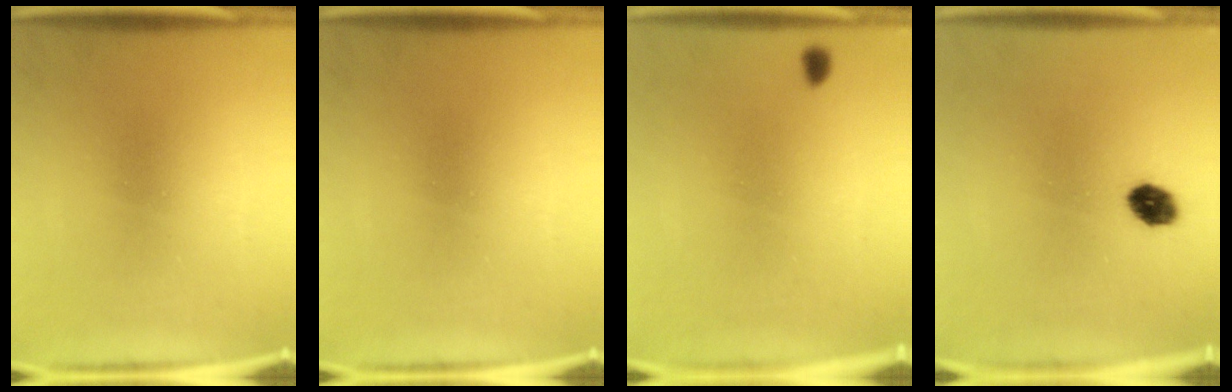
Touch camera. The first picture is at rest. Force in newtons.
{"total": 0.0}
{"total": 0.7}
{"total": 4.5}